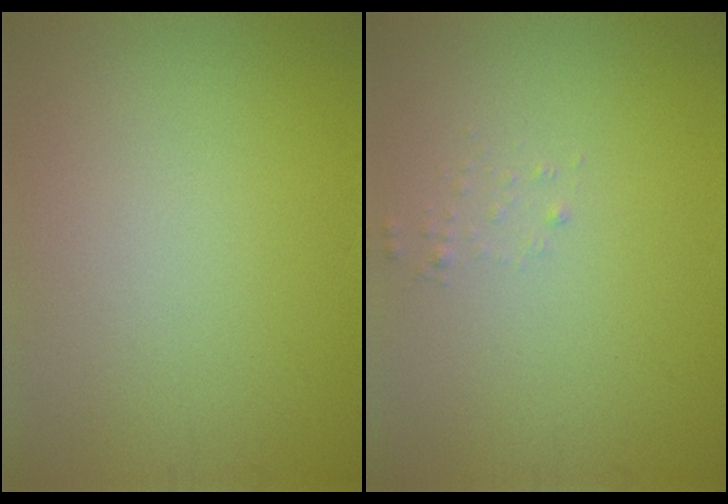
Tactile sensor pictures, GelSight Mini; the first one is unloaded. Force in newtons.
{"total": 0.6, "press": 0.6, "slide": 0.1}